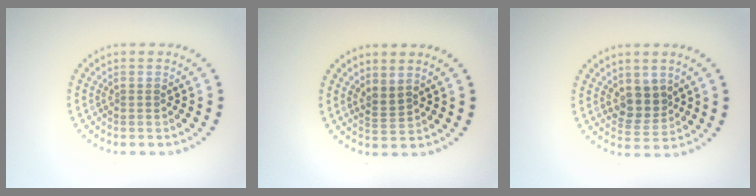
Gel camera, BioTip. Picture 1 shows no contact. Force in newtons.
{"total": 1.7, "press": 1.2, "slide": 1.2}
{"total": 2.9, "press": 2.5, "slide": 1.4}